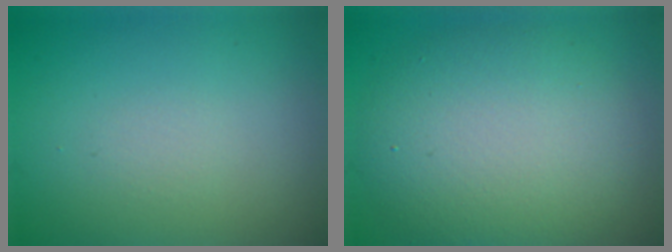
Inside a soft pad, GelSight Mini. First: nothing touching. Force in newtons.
{"total": 8.7, "press": 8.7, "slide": 0.7}